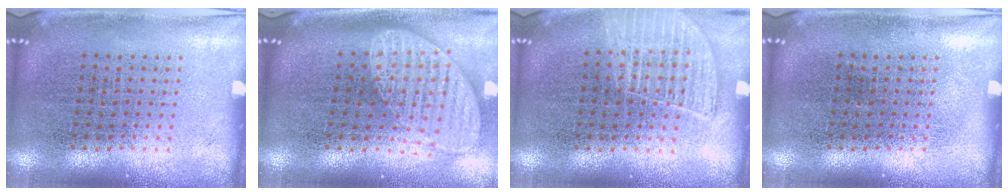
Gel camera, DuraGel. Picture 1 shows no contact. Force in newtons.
{"total": 1.9, "press": 1.5, "slide": 1.1}
{"total": 1.3, "press": 1.2, "slide": 0.4}
{"total": 0.0}